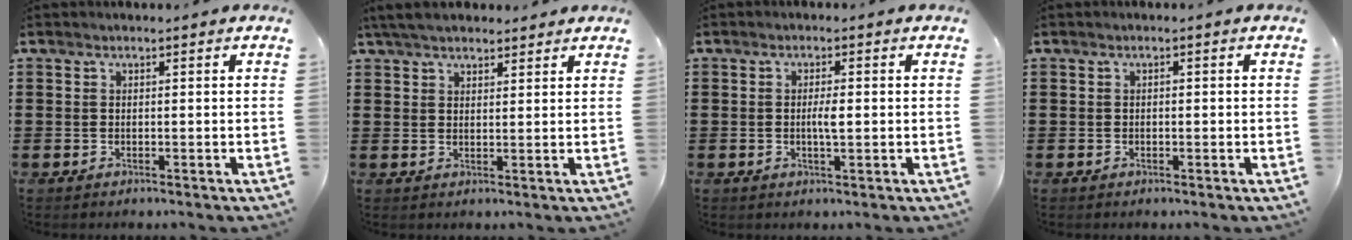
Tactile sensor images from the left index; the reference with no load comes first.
{"total": 4.3, "force": [3.7, 1.1, 1.9], "torque": [-0.047, -0.001, 0.070]}
{"total": 2.6, "force": [-0.2, 0.6, 2.5], "torque": [-0.049, 0.000, -0.004]}
{"total": 0.6, "force": [-0.2, 0.4, 0.4], "torque": [-0.010, -0.001, -0.004]}